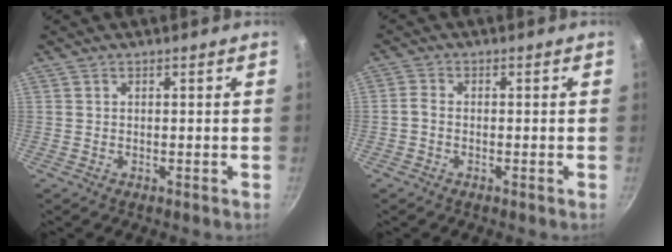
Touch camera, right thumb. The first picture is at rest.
{"total": 1.8, "force": [-0.8, 1.2, 1.1], "torque": [-0.028, 0.011, -0.022]}